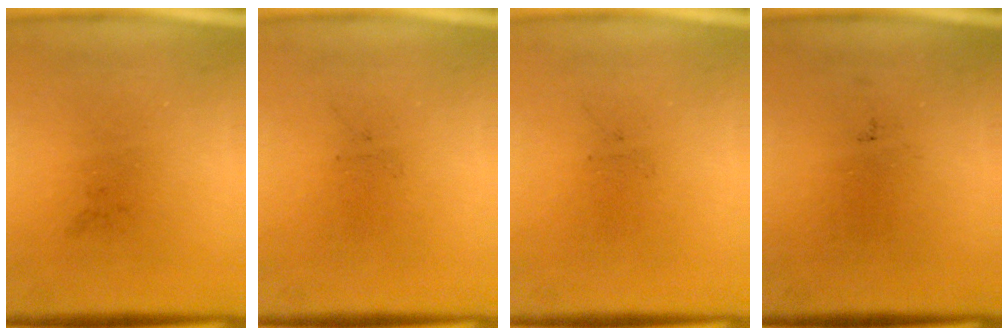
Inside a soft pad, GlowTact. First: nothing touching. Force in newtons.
{"total": 0.0}
{"total": 0.0}
{"total": 0.0}